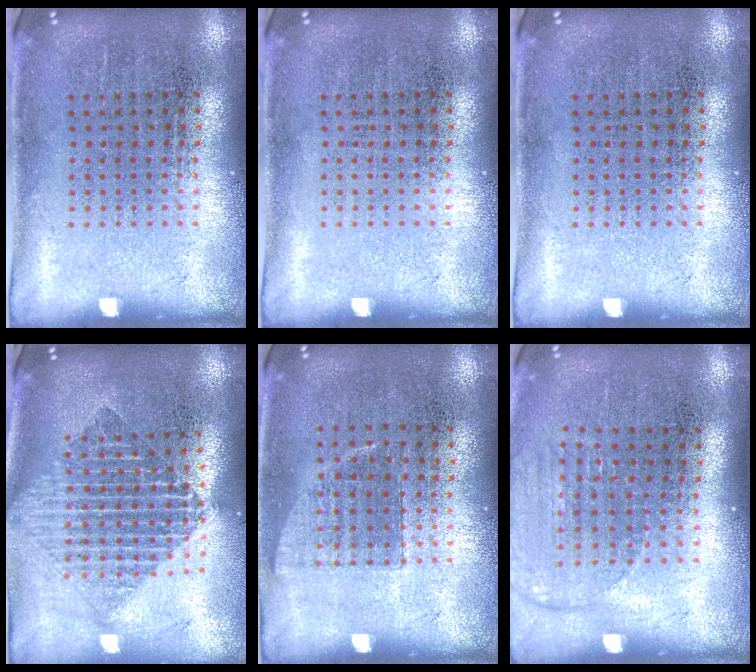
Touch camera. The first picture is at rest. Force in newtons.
{"total": 0.0}
{"total": 0.0}
{"total": 1.9, "press": 1.5, "slide": 1.1}
{"total": 0.7, "press": 0.7, "slide": 0.2}
{"total": 1.4, "press": 1.2, "slide": 0.6}